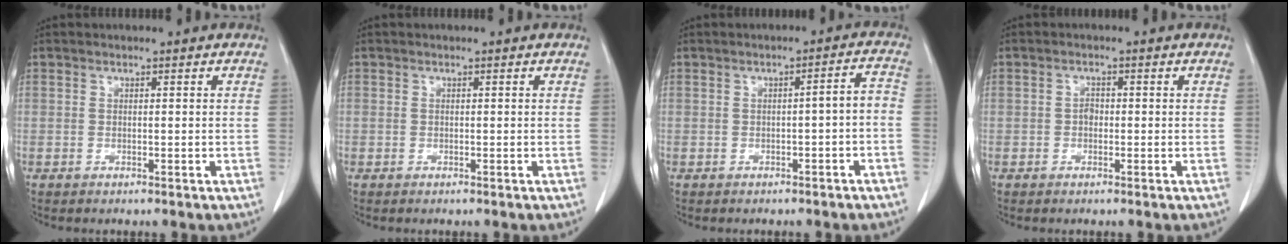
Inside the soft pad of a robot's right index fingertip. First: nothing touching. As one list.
[{"total": 0.0}, {"total": 3.3, "force": [-1.4, 0.6, 3.0], "torque": [-0.034, 0.016, -0.019]}, {"total": 1.3, "force": [-0.2, 0.9, 0.8], "torque": [-0.012, 0.004, -0.006]}]